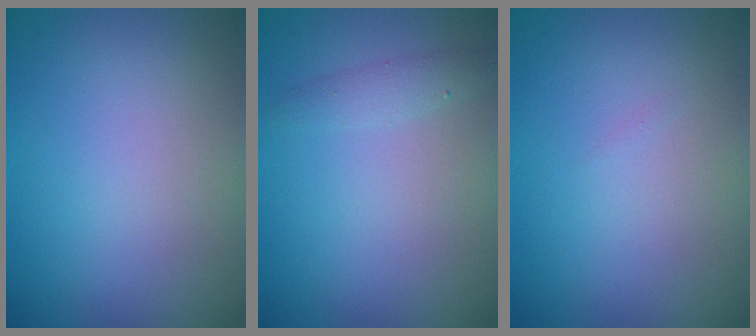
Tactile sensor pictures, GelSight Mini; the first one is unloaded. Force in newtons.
{"total": 1.3, "press": 1.3, "slide": 0.1}
{"total": 0.0}